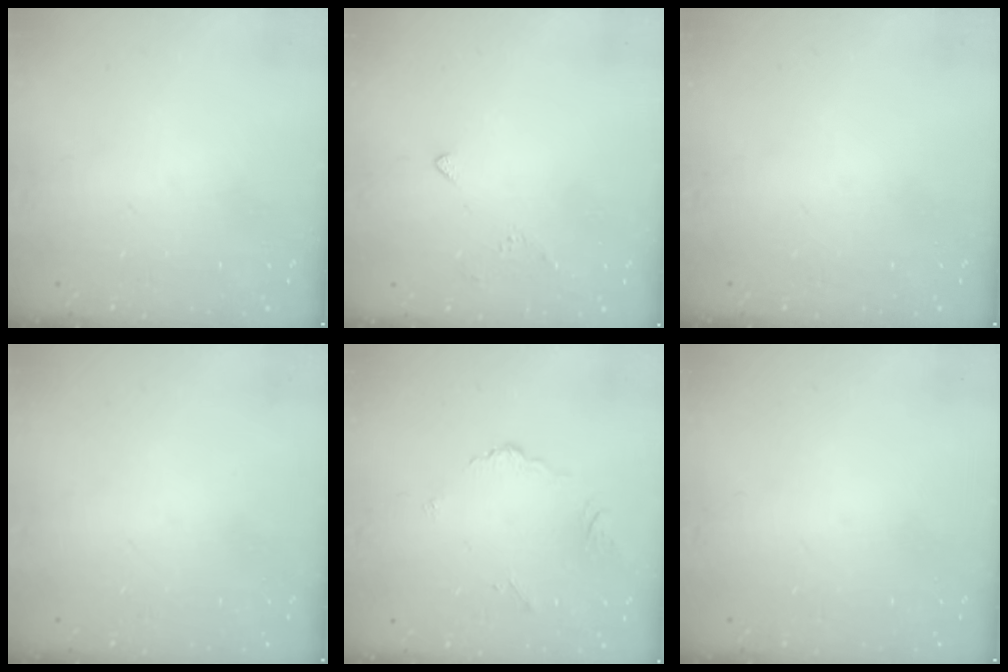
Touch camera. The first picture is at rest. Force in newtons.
{"total": 3.0, "press": 2.9, "slide": 0.7}
{"total": 0.0}
{"total": 0.0}
{"total": 3.0, "press": 2.9, "slide": 0.8}
{"total": 0.0}